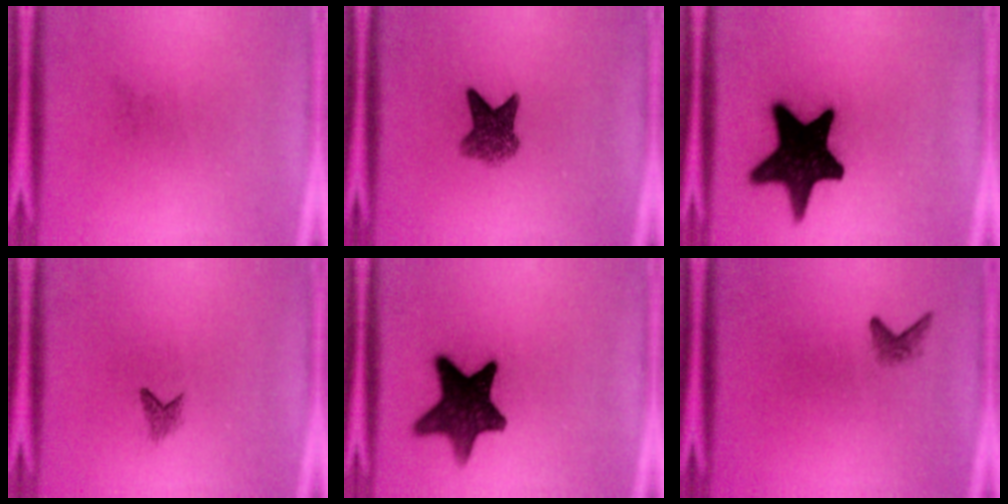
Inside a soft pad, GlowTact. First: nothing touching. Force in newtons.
{"total": 5.5}
{"total": 19.1}
{"total": 1.2}
{"total": 13.2}
{"total": 1.4}